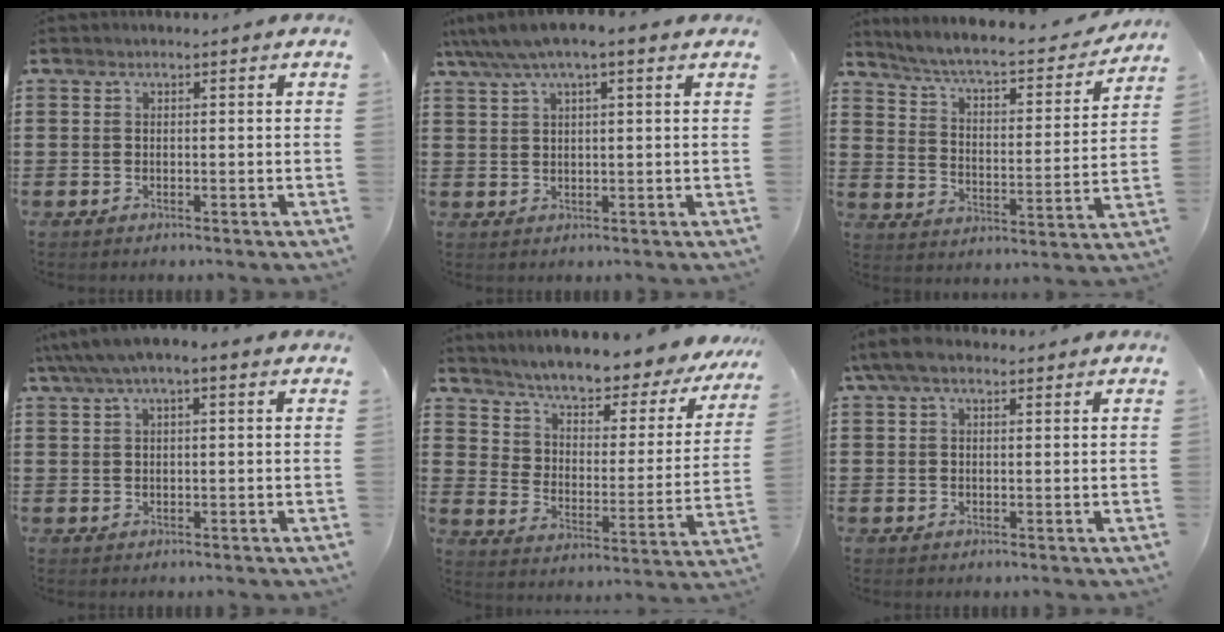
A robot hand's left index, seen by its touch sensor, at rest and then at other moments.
{"total": 4.3, "force": [2.8, 0.8, 3.2], "torque": [-0.068, 0.000, 0.049]}
{"total": 5.6, "force": [5.0, 0.2, 2.7], "torque": [-0.073, -0.035, 0.077]}
{"total": 3.0, "force": [1.4, 0.8, 2.6], "torque": [-0.050, 0.007, 0.024]}
{"total": 5.0, "force": [4.7, 1.0, 1.4], "torque": [-0.057, -0.050, 0.074]}
{"total": 4.2, "force": [2.4, 1.7, 3.0], "torque": [-0.071, 0.007, 0.042]}